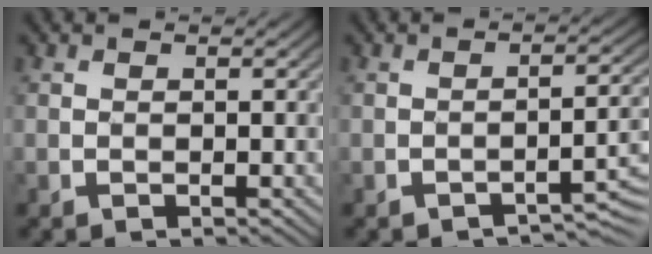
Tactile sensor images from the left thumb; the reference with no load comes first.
{"total": 4.0, "force": [-2.6, 0.9, 2.9], "torque": [-0.034, 0.012, -0.042]}